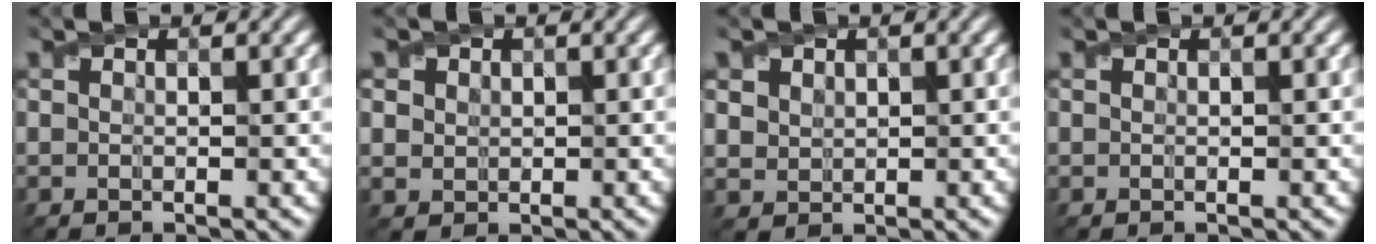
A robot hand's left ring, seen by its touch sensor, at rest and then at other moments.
{"total": 2.0, "force": [0.9, 1.7, 0.7], "torque": [-0.021, 0.000, 0.025]}
{"total": 1.9, "force": [1.0, 1.5, 0.6], "torque": [-0.019, -0.005, 0.030]}
{"total": 0.0}